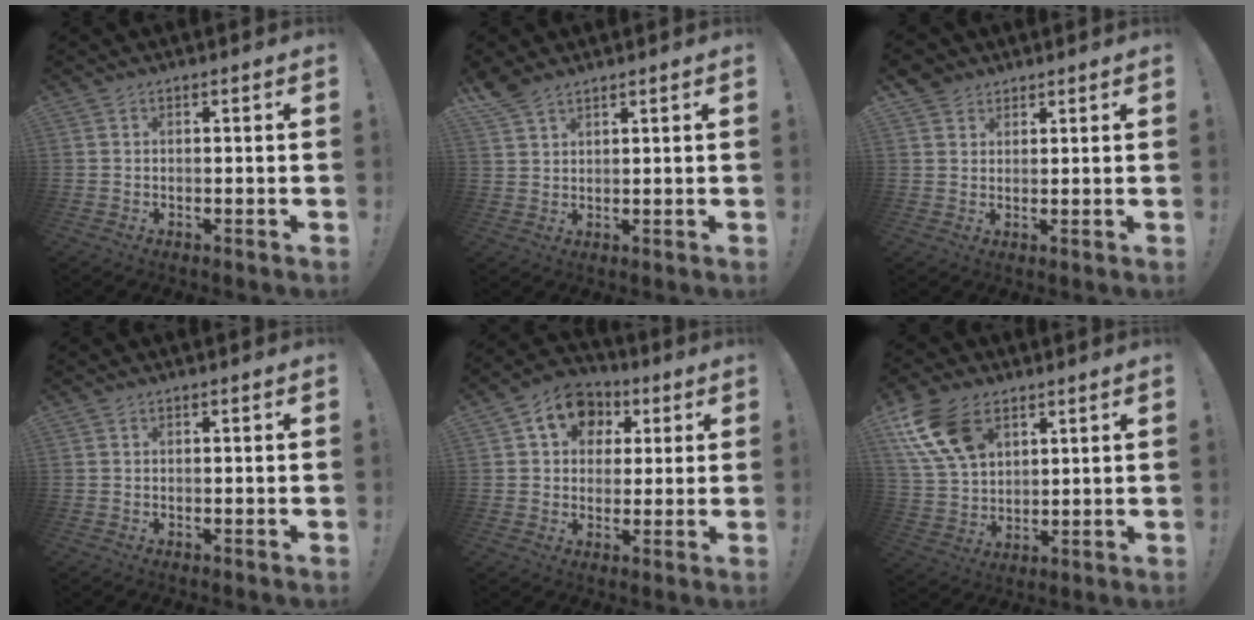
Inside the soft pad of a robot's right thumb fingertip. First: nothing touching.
{"total": 4.6, "force": [3.9, 1.5, 2.1], "torque": [-0.042, -0.021, 0.075]}
{"total": 3.5, "force": [2.5, 2.4, 0.4], "torque": [-0.004, -0.014, 0.048]}
{"total": 0.0}
{"total": 11.4, "force": [3.8, 9.2, 5.5], "torque": [-0.082, -0.004, 0.076]}
{"total": 15.9, "force": [8.0, 10.2, 9.2], "torque": [-0.185, -0.032, 0.154]}